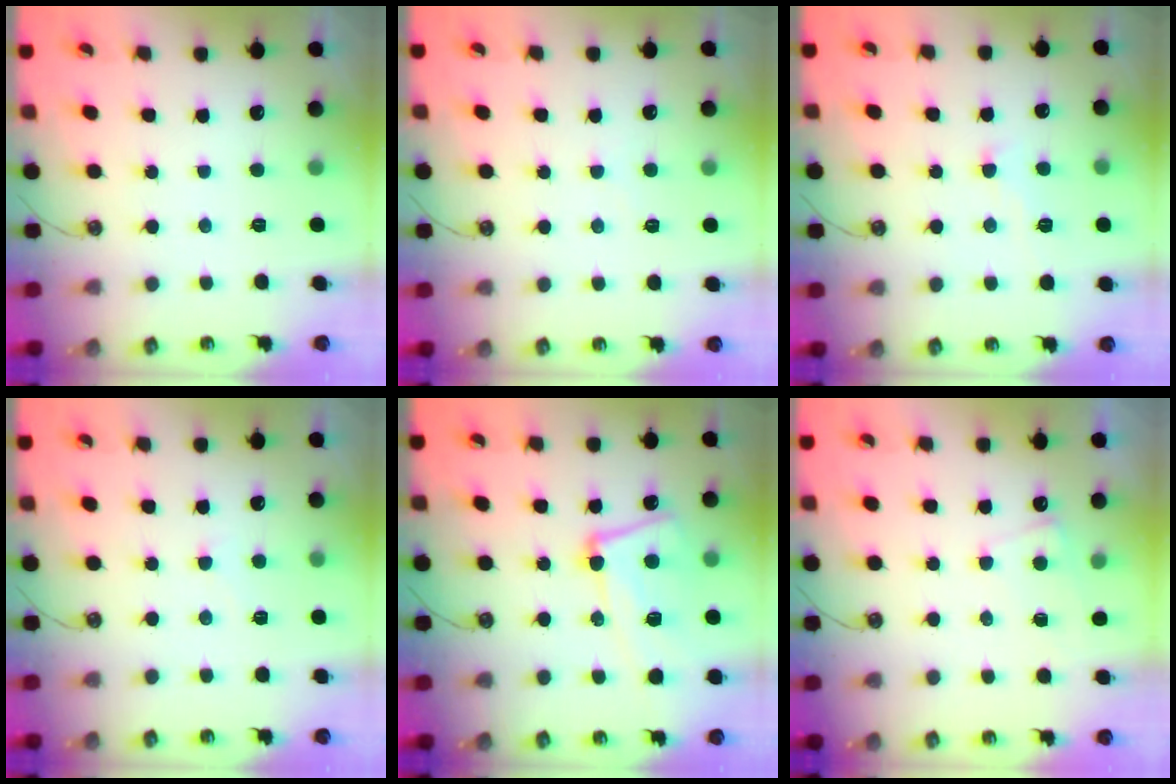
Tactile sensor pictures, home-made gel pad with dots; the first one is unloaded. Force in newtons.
{"total": 0.0}
{"total": 1.2, "press": 1.0, "slide": 0.7}
{"total": 4.8, "press": 4.8, "slide": 0.5}
{"total": 12.6, "press": 12.5, "slide": 1.7}
{"total": 1.0, "press": 0.7, "slide": 0.7}